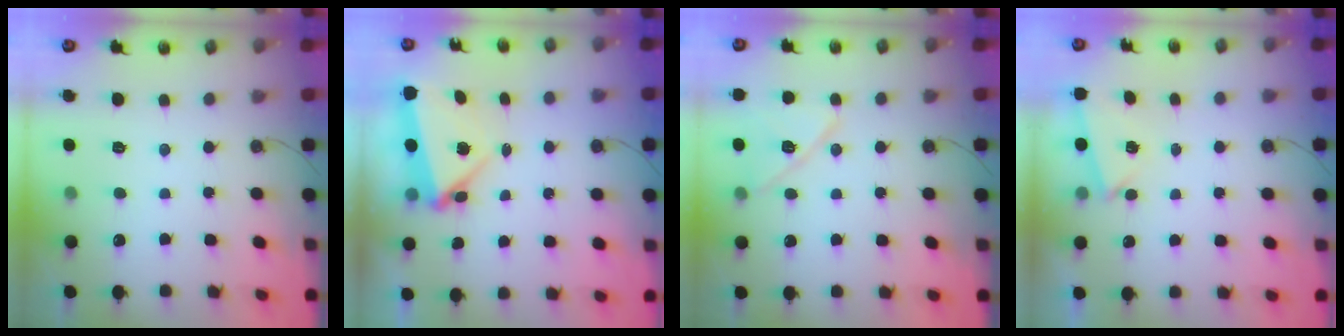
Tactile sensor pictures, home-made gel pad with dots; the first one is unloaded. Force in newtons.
{"total": 10.2, "press": 5.7, "slide": 8.5}
{"total": 11.7, "press": 11.7, "slide": 1.1}
{"total": 2.6, "press": 1.9, "slide": 1.8}